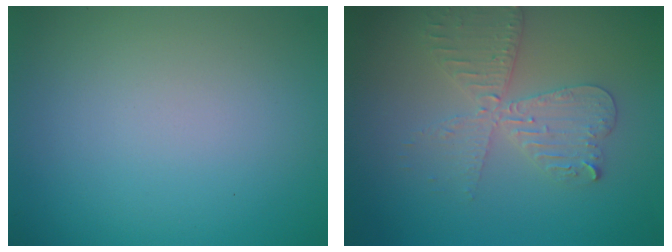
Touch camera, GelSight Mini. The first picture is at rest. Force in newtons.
{"total": 4.0, "press": 3.5, "slide": 2.0}